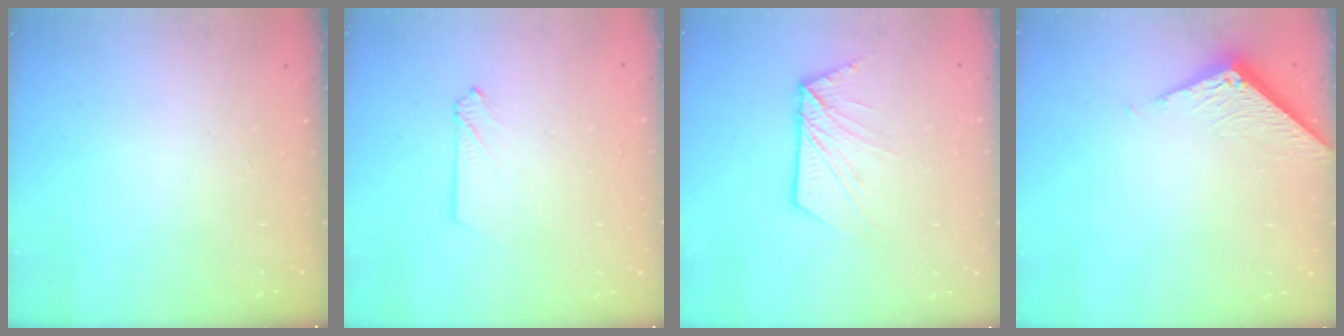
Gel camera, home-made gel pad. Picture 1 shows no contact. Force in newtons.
{"total": 2.1, "press": 2.1, "slide": 0.2}
{"total": 10.2, "press": 10.1, "slide": 1.1}
{"total": 6.7, "press": 6.7, "slide": 0.1}